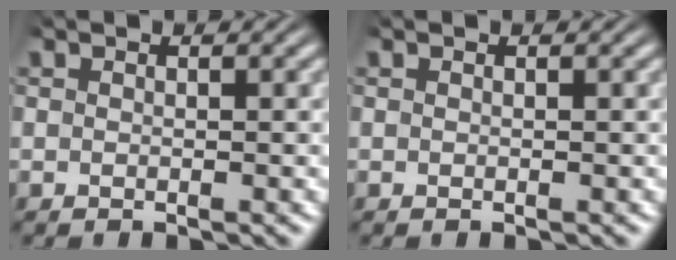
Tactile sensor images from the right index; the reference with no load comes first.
{"total": 0.0}